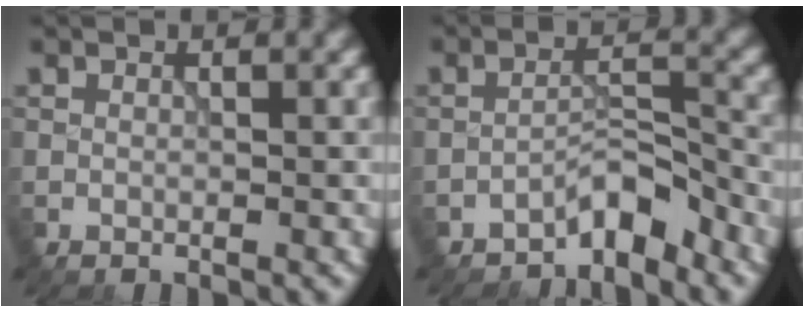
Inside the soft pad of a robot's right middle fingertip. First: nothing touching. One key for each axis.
{"total": 3.3, "fx": -2.8, "fy": 0.8, "fz": 1.5, "tx": -0.017, "ty": 0.019, "tz": -0.052}